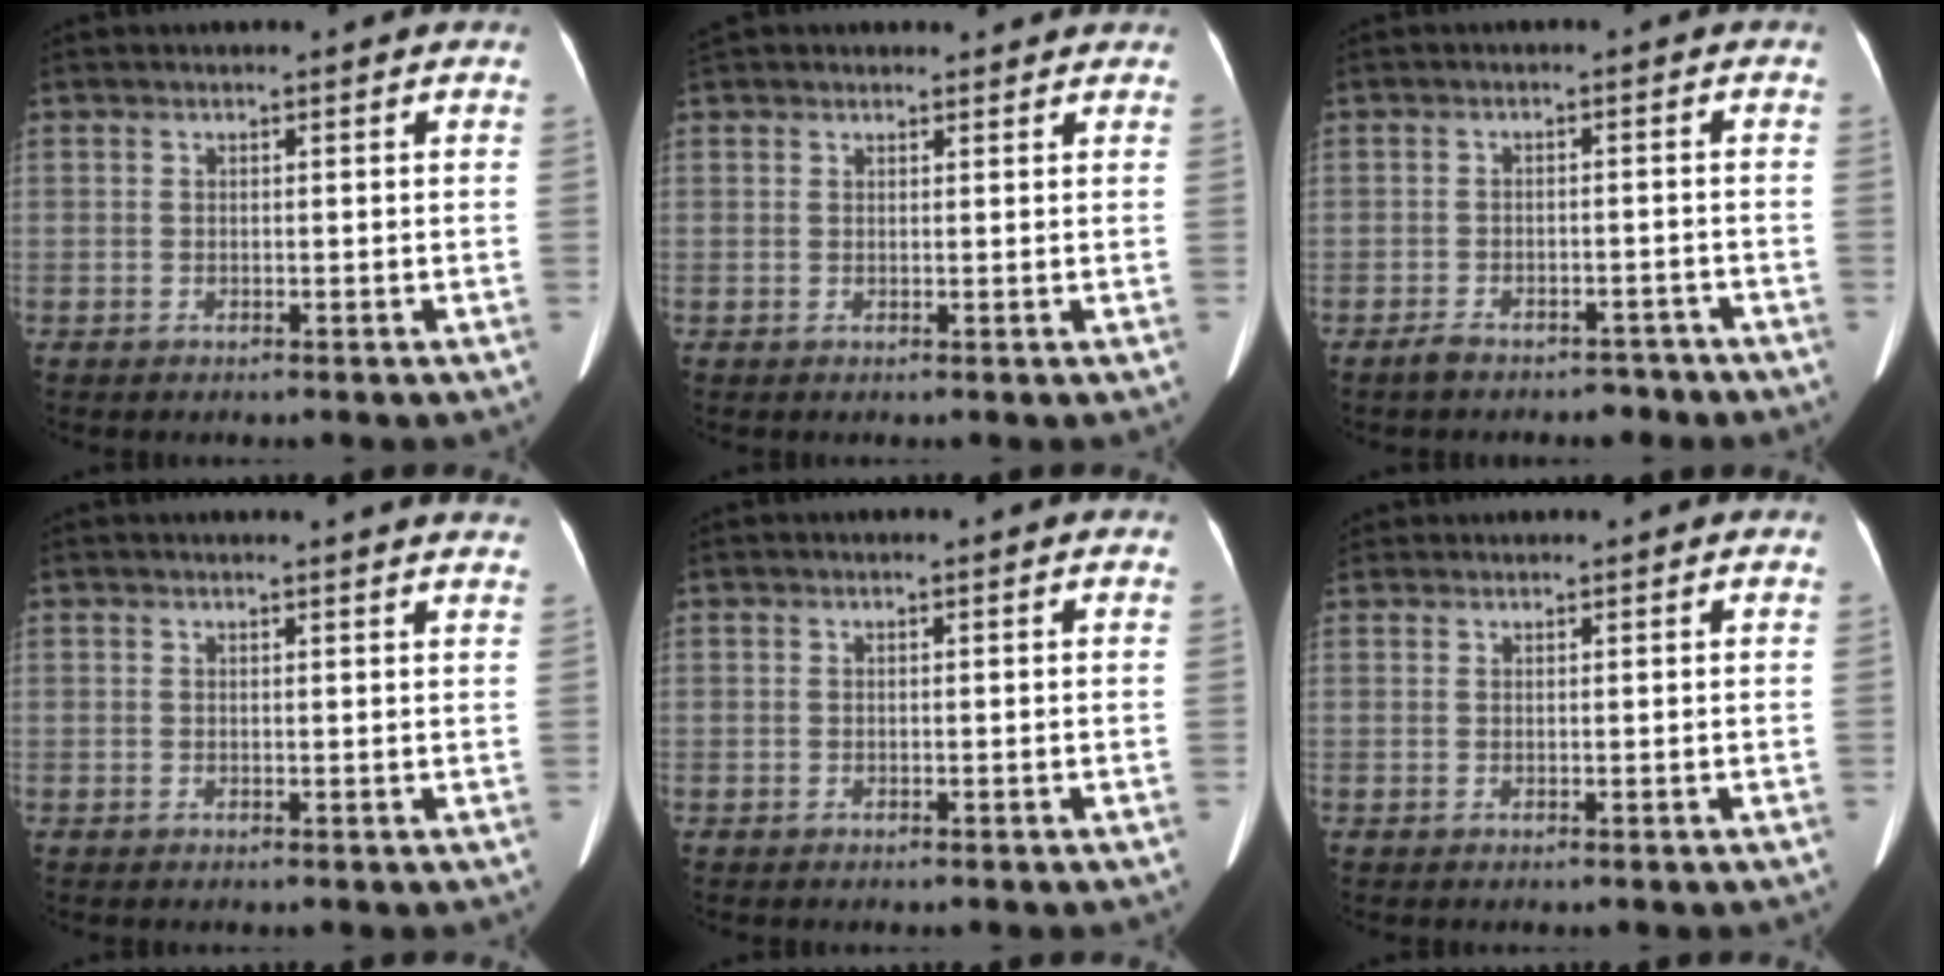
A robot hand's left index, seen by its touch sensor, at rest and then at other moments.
{"total": 3.0, "force": [2.8, 1.1, 0.3], "torque": [-0.007, 0.020, 0.039]}
{"total": 5.7, "force": [-4.8, 2.3, 2.0], "torque": [-0.033, 0.005, -0.066]}
{"total": 8.6, "force": [8.2, 0.3, 2.5], "torque": [-0.025, 0.001, 0.070]}
{"total": 0.0}
{"total": 1.9, "force": [1.9, 0.3, 0.2], "torque": [-0.012, 0.020, 0.038]}